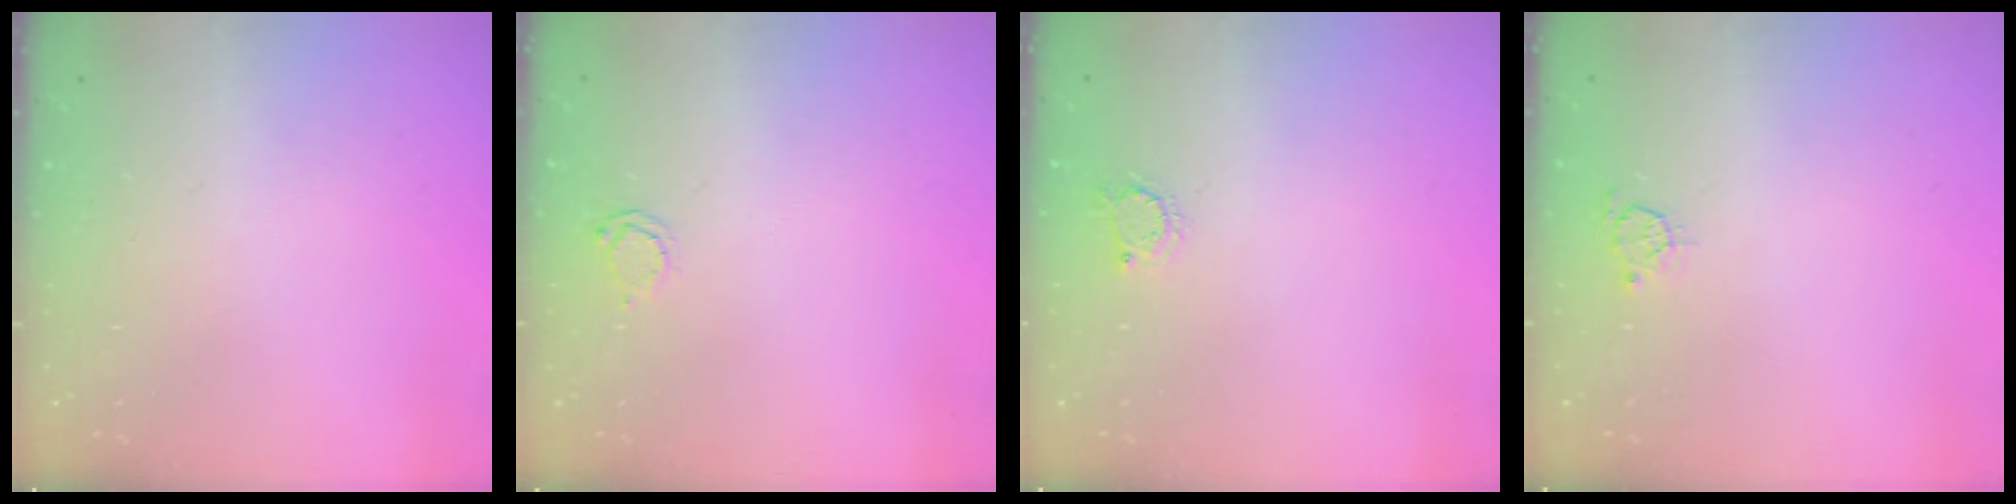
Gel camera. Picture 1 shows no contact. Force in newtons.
{"total": 2.4, "press": 2.4, "slide": 0.2}
{"total": 3.0, "press": 3.0, "slide": 0.5}
{"total": 3.7, "press": 3.7, "slide": 0.5}